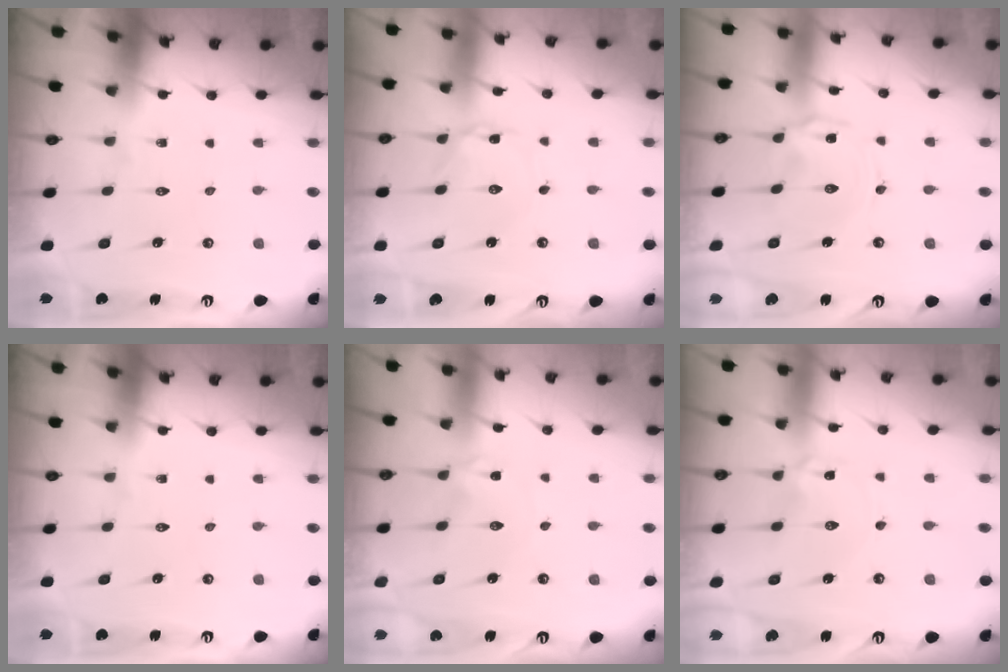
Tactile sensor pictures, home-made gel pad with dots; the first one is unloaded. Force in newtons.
{"total": 0.6, "press": 0.6, "slide": 0.1}
{"total": 1.4, "press": 1.3, "slide": 0.5}
{"total": 0.0}
{"total": 0.6, "press": 0.5, "slide": 0.3}
{"total": 1.9, "press": 1.9, "slide": 0.2}